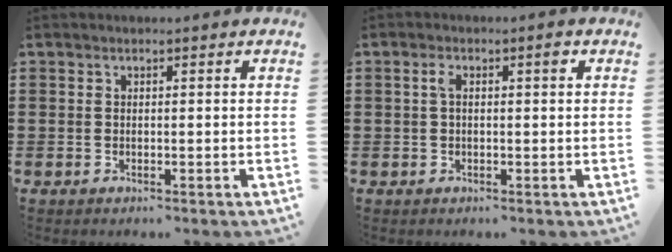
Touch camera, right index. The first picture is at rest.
{"total": 2.4, "force": [0.5, 0.6, 2.3], "torque": [-0.045, 0.005, 0.005]}